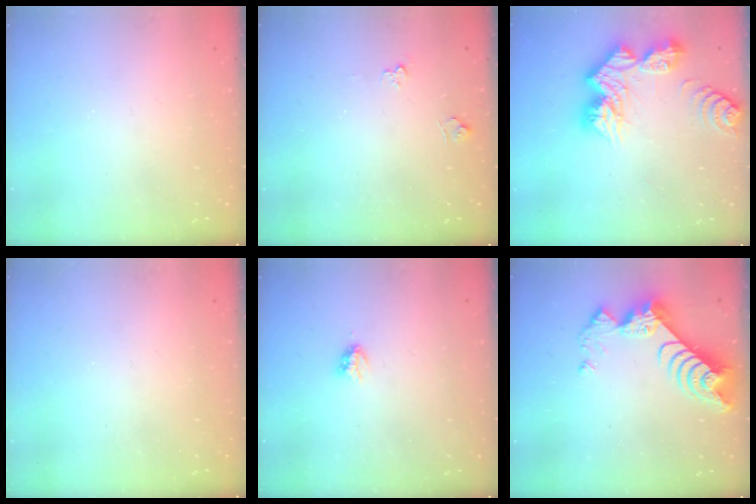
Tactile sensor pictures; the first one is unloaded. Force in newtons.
{"total": 3.6, "press": 3.6, "slide": 0.4}
{"total": 14.1, "press": 14.1, "slide": 1.3}
{"total": 0.0}
{"total": 2.9, "press": 2.9, "slide": 0.5}
{"total": 9.9, "press": 9.9, "slide": 0.8}